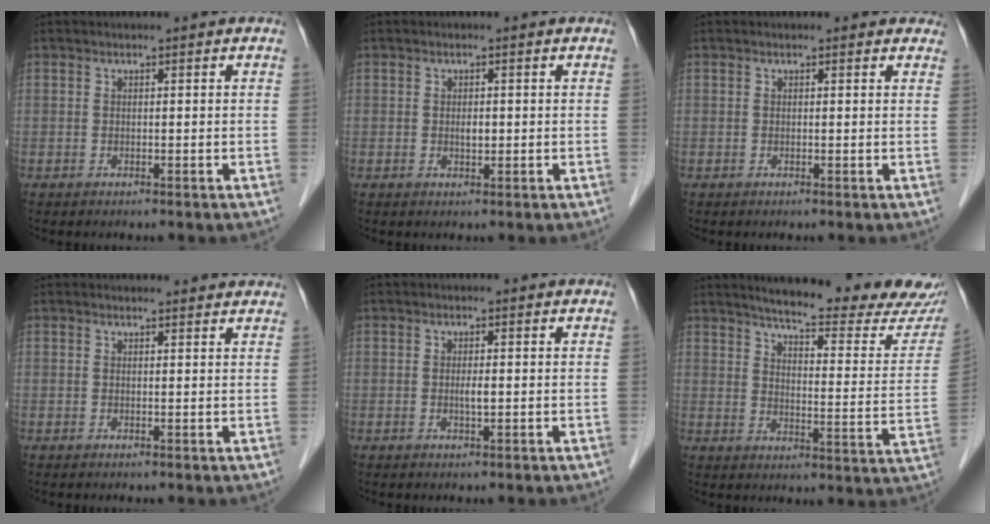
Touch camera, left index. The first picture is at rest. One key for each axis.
{"total": 1.3, "fx": -0.1, "fy": 0.6, "fz": 1.1, "tx": -0.019, "ty": -0.002, "tz": -0.001}
{"total": 1.6, "fx": 1.2, "fy": 0.9, "fz": 0.2, "tx": 0.006, "ty": -0.004, "tz": -0.003}
{"total": 6.0, "fx": 5.8, "fy": 1.0, "fz": 1.2, "tx": -0.008, "ty": 0.012, "tz": 0.053}
{"total": 1.3, "fx": -0.2, "fy": 0.2, "fz": 1.3, "tx": -0.026, "ty": -0.003, "tz": -0.003}
{"total": 21.7, "fx": 19.5, "fy": 1.8, "fz": 9.2, "tx": -0.121, "ty": -0.069, "tz": 0.234}